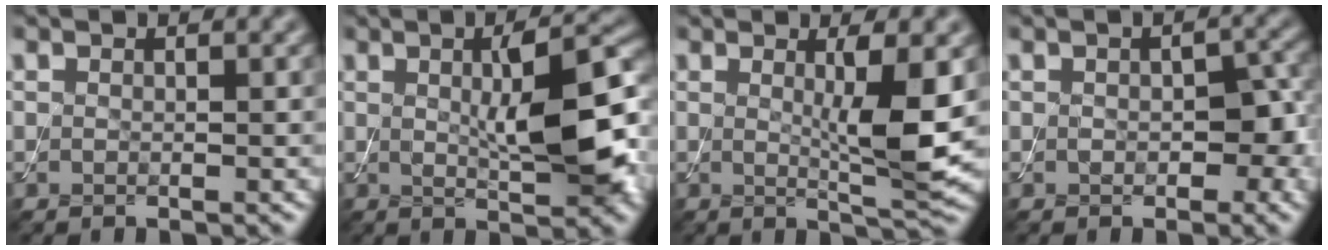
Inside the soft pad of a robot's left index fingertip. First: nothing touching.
{"total": 8.0, "force": [0.8, 2.0, 7.7], "torque": [-0.108, 0.005, 0.013]}
{"total": 5.0, "force": [0.7, 0.7, 4.9], "torque": [-0.075, -0.013, 0.013]}
{"total": 3.7, "force": [-0.3, 2.3, 2.9], "torque": [-0.042, -0.004, -0.004]}